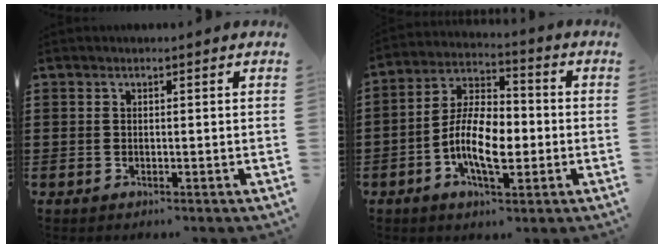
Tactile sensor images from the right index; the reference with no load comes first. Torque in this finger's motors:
{"motor_torque": [2.14, 0.00, 0.94, 0.21]}